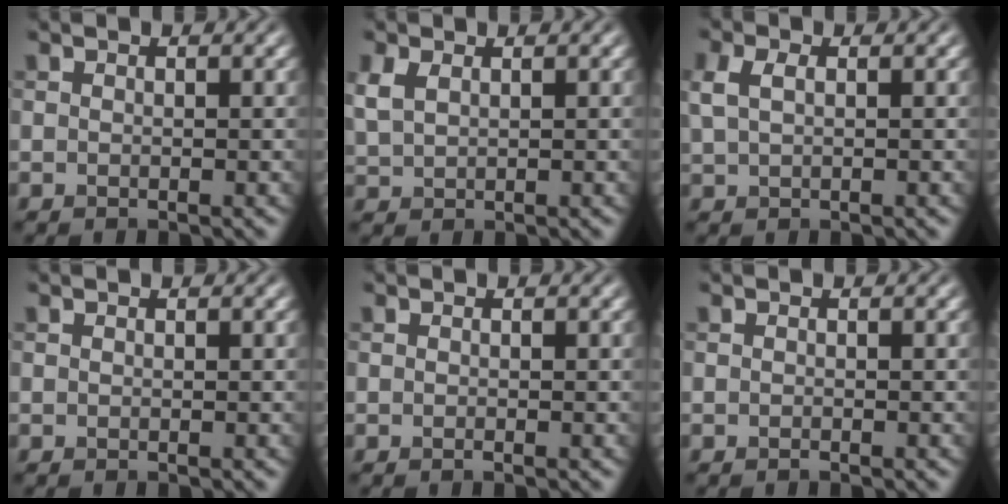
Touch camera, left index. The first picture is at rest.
{"total": 2.4, "force": [1.1, 1.4, 1.6], "torque": [-0.045, 0.004, 0.026]}
{"total": 2.2, "force": [0.7, 1.3, 1.7], "torque": [-0.042, 0.004, 0.016]}
{"total": 0.0}
{"total": 0.0}
{"total": 0.0}